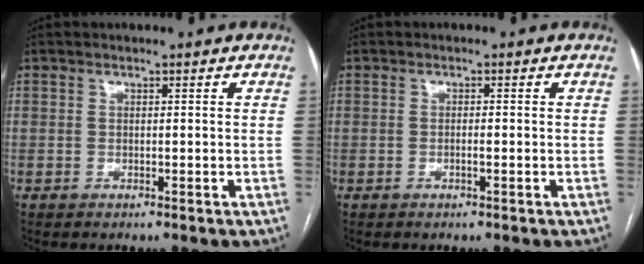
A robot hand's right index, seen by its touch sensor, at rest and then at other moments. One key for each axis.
{"total": 0.9, "fx": -0.4, "fy": 0.0, "fz": 0.8, "tx": -0.015, "ty": 0.001, "tz": -0.006}